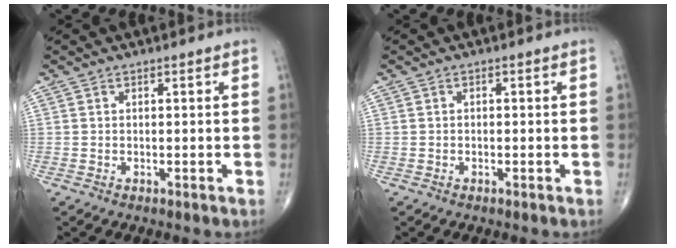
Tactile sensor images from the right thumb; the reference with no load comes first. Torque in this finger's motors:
{"motor_torque": [-0.25, 0.02, 0.06, 0.13, -0.01]}